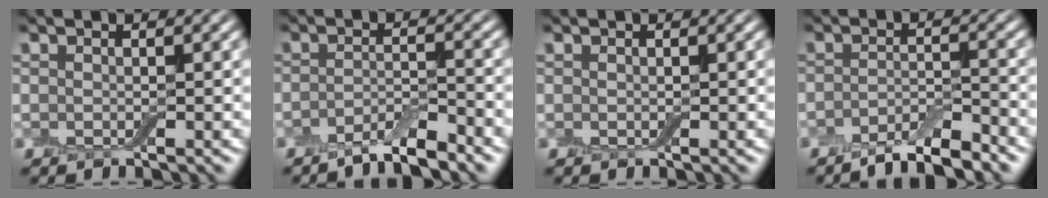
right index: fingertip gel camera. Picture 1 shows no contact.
{"total": 3.4, "force": [-2.7, 0.5, 2.0], "torque": [-0.032, 0.005, -0.055]}
{"total": 0.0}
{"total": 4.4, "force": [-3.5, 0.9, 2.6], "torque": [-0.041, 0.001, -0.061]}